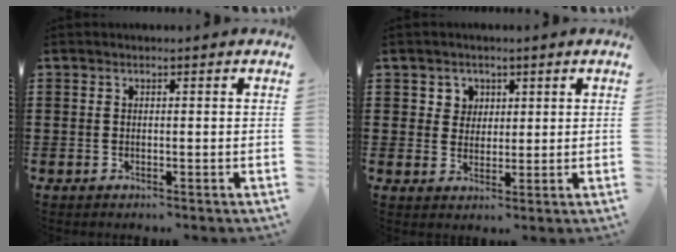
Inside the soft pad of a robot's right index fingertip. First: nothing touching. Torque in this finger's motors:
{"motor_torque": [0.03, -0.03, 0.03, 0.01]}